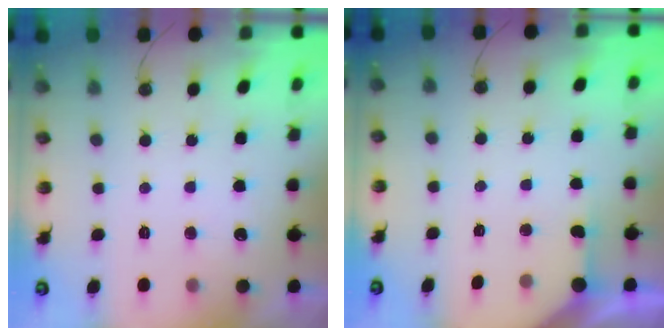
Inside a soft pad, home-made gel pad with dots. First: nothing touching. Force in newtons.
{"total": 2.4, "press": 2.4, "slide": 0.3}